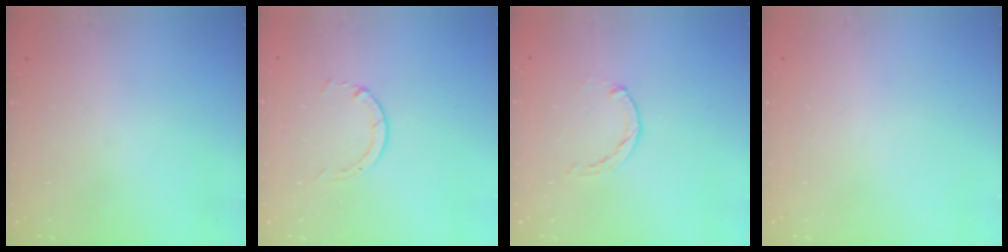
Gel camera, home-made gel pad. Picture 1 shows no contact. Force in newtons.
{"total": 1.3, "press": 1.2, "slide": 0.3}
{"total": 0.0}
{"total": 0.0}